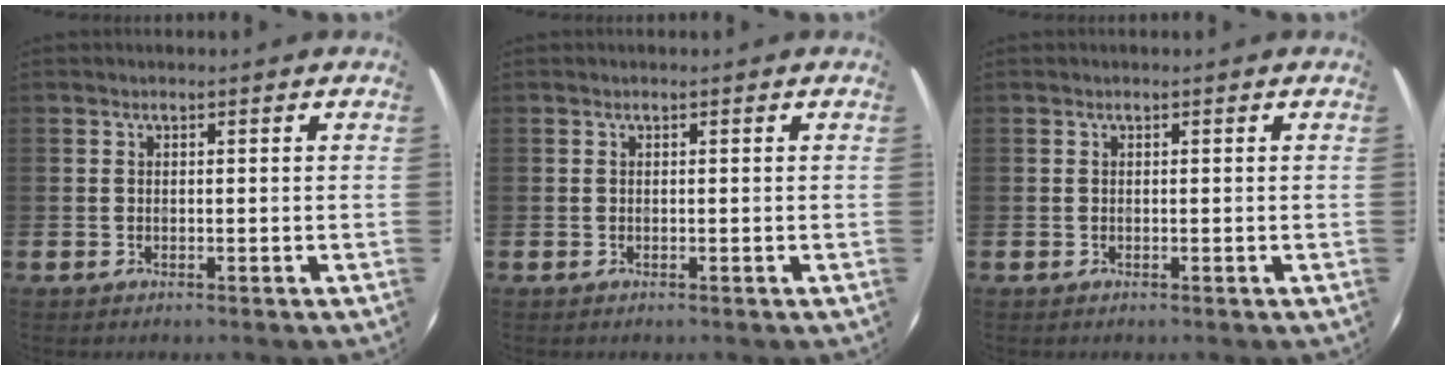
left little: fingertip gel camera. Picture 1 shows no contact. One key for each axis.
{"total": 0.0}
{"total": 0.0}